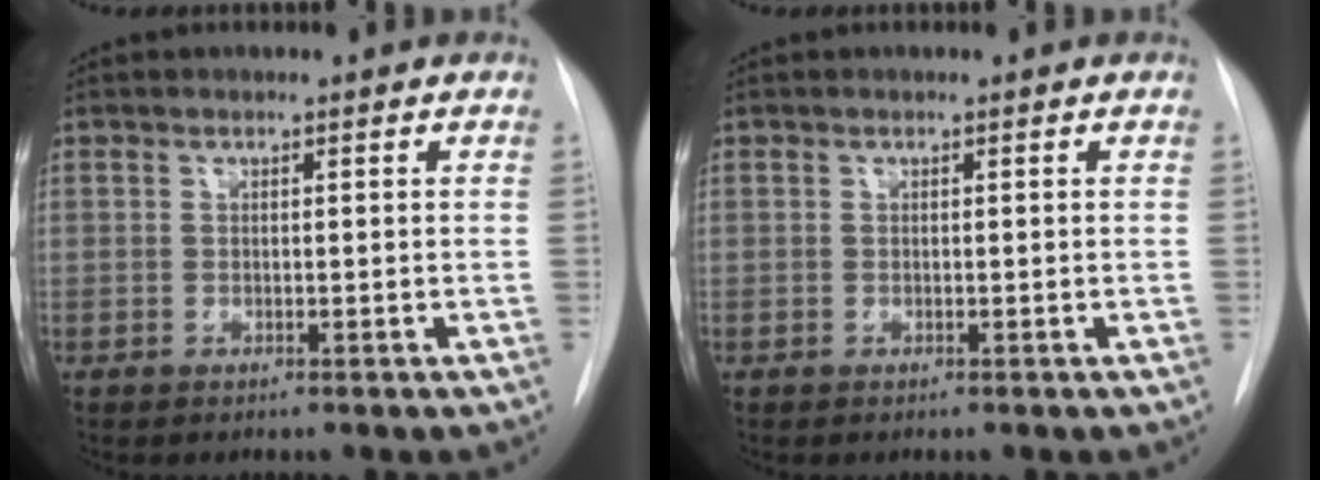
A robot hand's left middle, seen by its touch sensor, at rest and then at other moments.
{"total": 0.0}